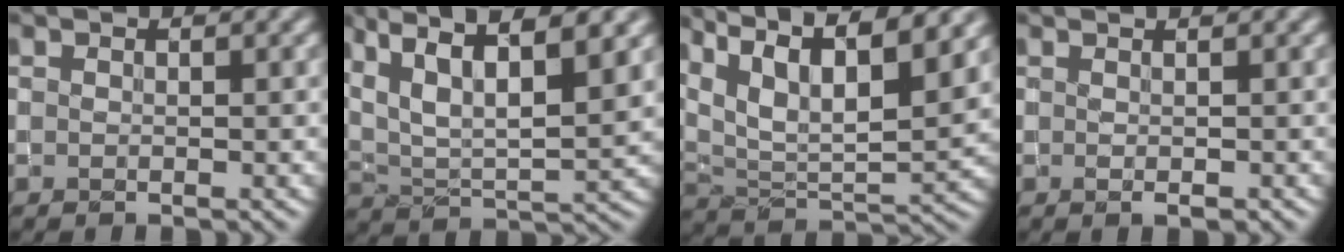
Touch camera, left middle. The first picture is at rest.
{"total": 10.0, "force": [5.7, 3.2, 7.5], "torque": [-0.145, 0.012, 0.093]}
{"total": 14.2, "force": [9.3, 4.7, 9.7], "torque": [-0.183, 0.022, 0.128]}
{"total": 1.4, "force": [0.5, 0.4, 1.2], "torque": [-0.021, -0.005, 0.003]}